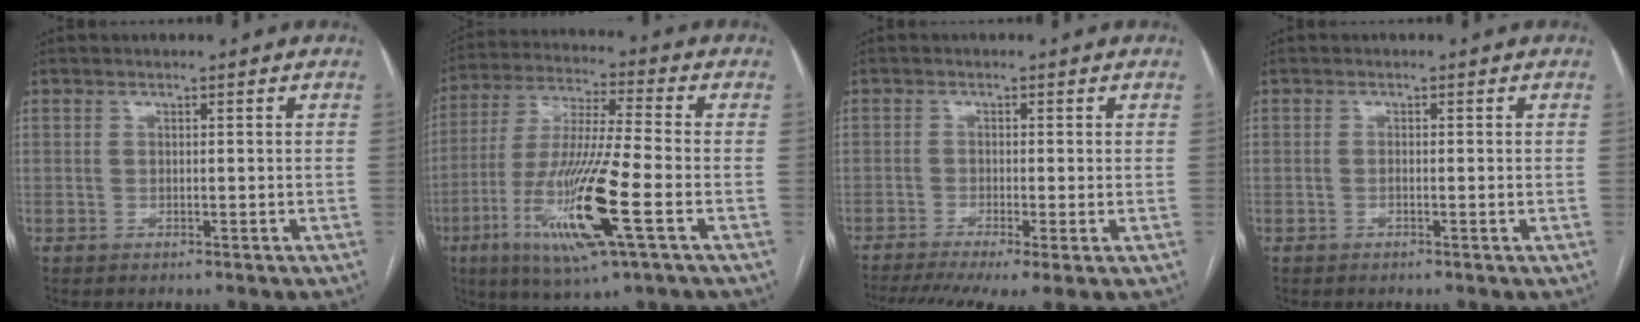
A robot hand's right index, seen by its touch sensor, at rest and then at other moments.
{"total": 17.3, "force": [-6.0, 0.8, 16.2], "torque": [-0.332, -0.025, -0.109]}
{"total": 8.9, "force": [-5.8, 1.4, 6.6], "torque": [-0.112, -0.011, -0.096]}
{"total": 1.1, "force": [-0.3, 0.2, 1.1], "torque": [-0.016, 0.001, -0.004]}